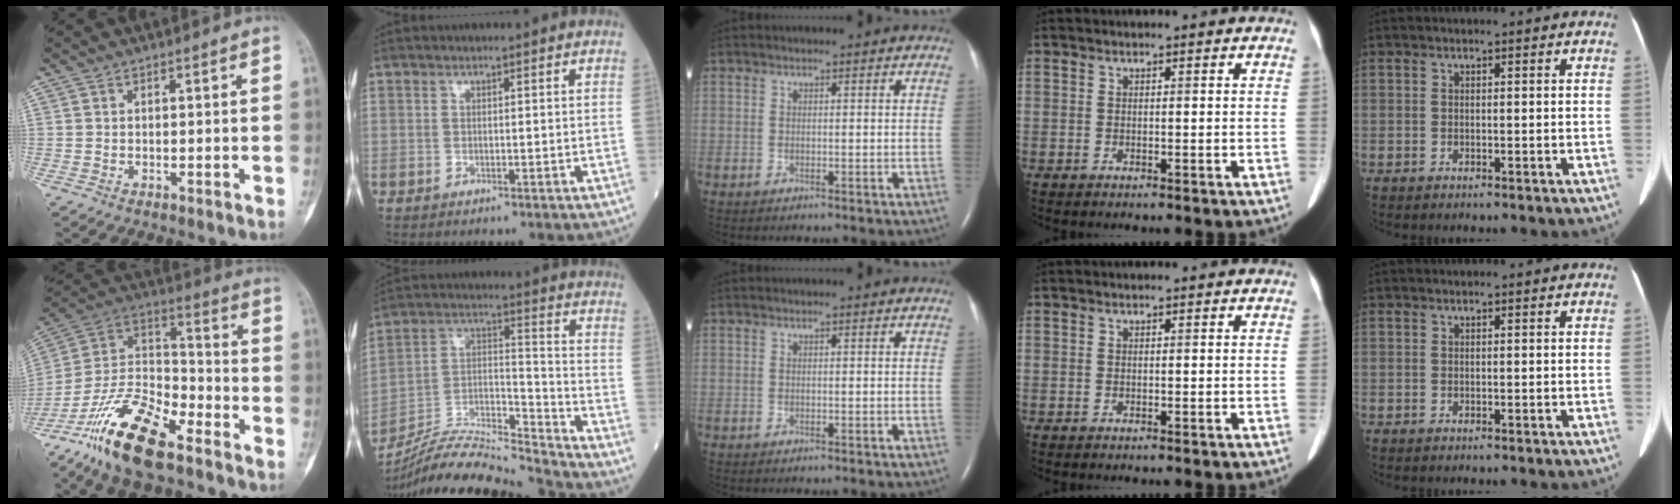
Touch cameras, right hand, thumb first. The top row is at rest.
{"thumb": {"total": 19.3, "force": [-13.0, 6.9, 12.6], "torque": [-0.237, 0.072, -0.240]}, "index": {"total": 17.2, "force": [-16.5, -0.6, 4.8], "torque": [-0.083, 0.024, -0.293]}}